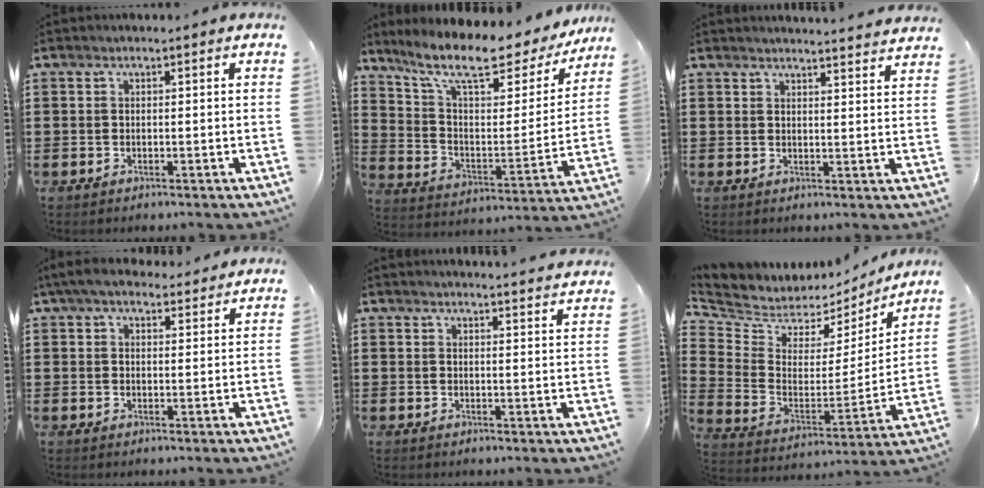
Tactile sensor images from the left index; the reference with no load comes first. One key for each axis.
{"total": 11.1, "fx": 8.3, "fy": 2.7, "fz": 6.9, "tx": -0.152, "ty": -0.049, "tz": 0.135}
{"total": 3.1, "fx": 3.0, "fy": -0.6, "fz": 0.2, "tx": -0.013, "ty": -0.017, "tz": 0.055}
{"total": 4.7, "fx": 4.0, "fy": 1.4, "fz": 2.1, "tx": -0.052, "ty": -0.004, "tz": 0.075}
{"total": 2.9, "fx": 2.8, "fy": -0.6, "fz": 0.1, "tx": -0.011, "ty": -0.014, "tz": 0.052}
{"total": 5.0, "fx": 4.4, "fy": 2.3, "fz": 0.1, "tx": -0.039, "ty": -0.048, "tz": 0.077}